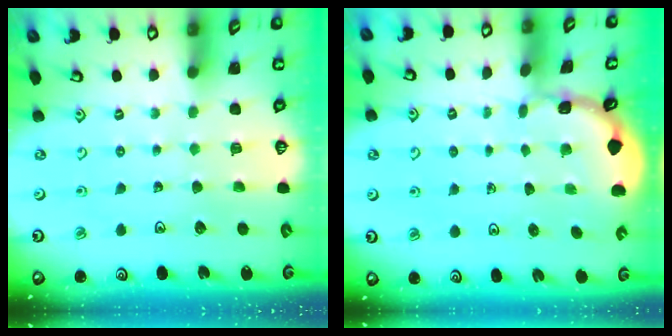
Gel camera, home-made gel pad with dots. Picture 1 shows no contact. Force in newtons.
{"total": 1.2, "press": 1.1, "slide": 0.1}